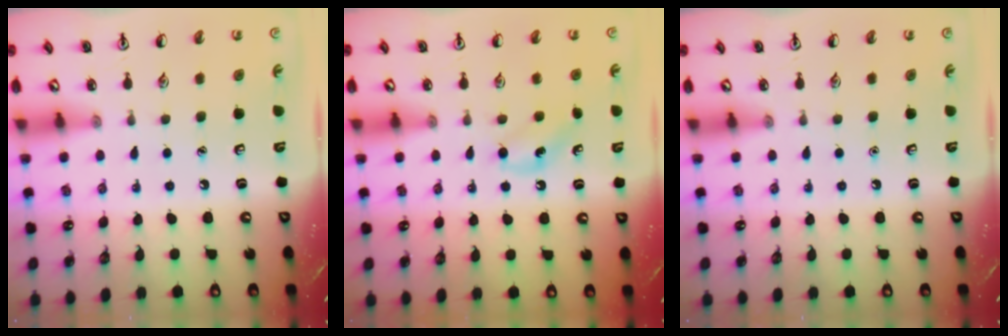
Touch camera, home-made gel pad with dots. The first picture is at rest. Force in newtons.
{"total": 5.4, "press": 5.0, "slide": 1.8}
{"total": 0.0}